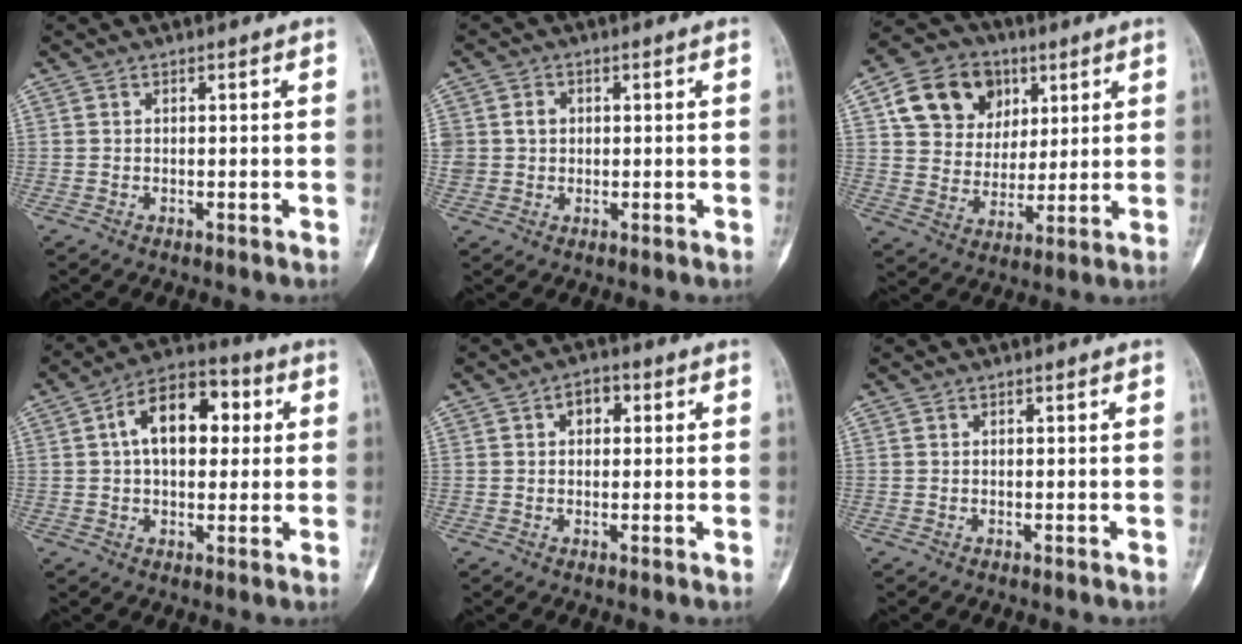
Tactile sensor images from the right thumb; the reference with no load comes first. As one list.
[{"total": 4.1, "force": [0.6, 3.7, 1.8], "torque": [-0.022, 0.003, 0.014]}, {"total": 14.7, "force": [6.0, 11.7, 6.4], "torque": [-0.074, -0.009, 0.105]}, {"total": 13.7, "force": [2.7, 8.2, 10.6], "torque": [-0.143, 0.025, 0.034]}, {"total": 4.0, "force": [1.1, 2.8, 2.7], "torque": [-0.025, 0.010, 0.011]}, {"total": 0.0}]